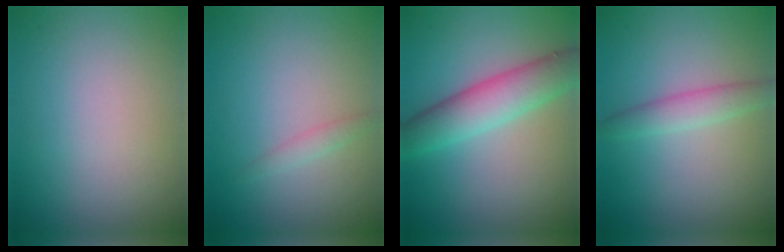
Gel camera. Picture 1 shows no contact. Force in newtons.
{"total": 1.0, "press": 1.0, "slide": 0.0}
{"total": 5.3, "press": 5.3, "slide": 0.2}
{"total": 2.3, "press": 2.3, "slide": 0.1}